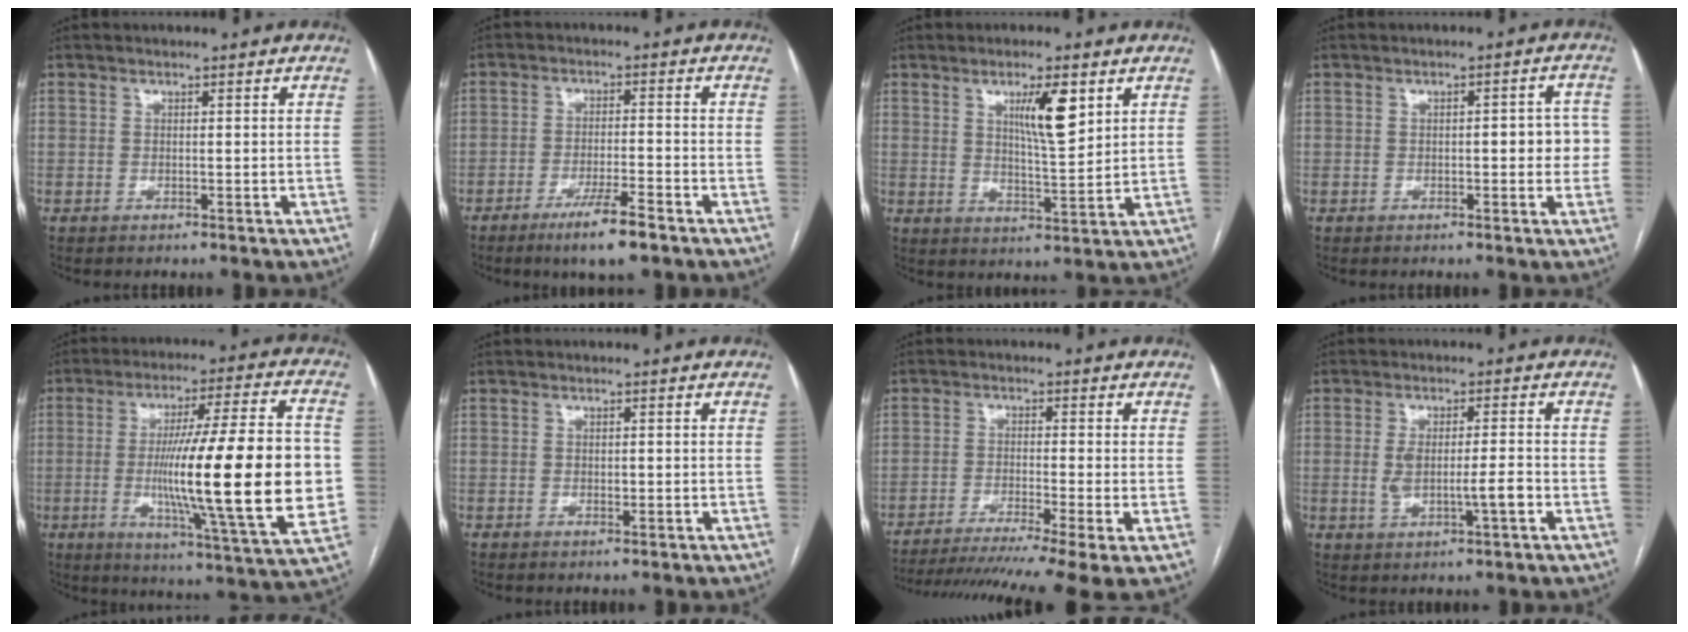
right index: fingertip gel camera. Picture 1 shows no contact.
{"total": 7.2, "force": [-4.8, 0.5, 5.3], "torque": [-0.094, -0.012, -0.081]}
{"total": 7.3, "force": [3.3, 1.0, 6.4], "torque": [-0.109, -0.005, 0.056]}
{"total": 4.6, "force": [-0.2, 1.8, 4.3], "torque": [-0.040, 0.013, -0.006]}
{"total": 25.0, "force": [-2.0, 1.3, 24.9], "torque": [-0.353, -0.004, -0.034]}
{"total": 0.7, "force": [0.0, 0.4, 0.5], "torque": [-0.010, -0.001, 0.001]}
{"total": 15.0, "force": [-11.2, -0.3, 9.9], "torque": [-0.141, -0.026, -0.175]}
{"total": 5.7, "force": [-1.0, 1.0, 5.6], "torque": [-0.109, 0.001, -0.011]}